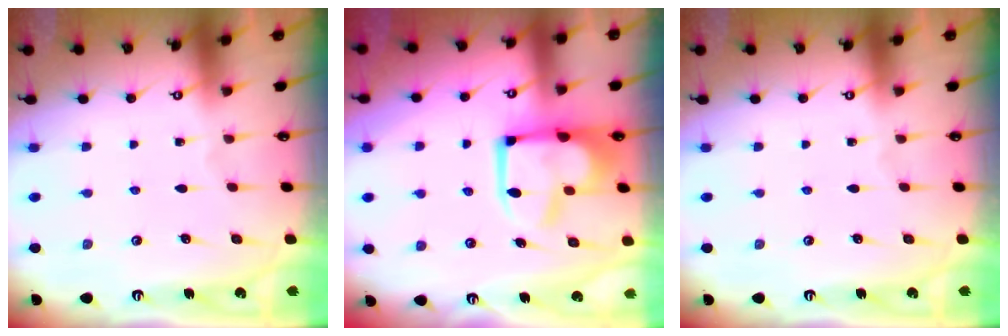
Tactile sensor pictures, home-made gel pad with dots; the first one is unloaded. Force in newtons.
{"total": 10.6, "press": 10.5, "slide": 1.2}
{"total": 0.0}